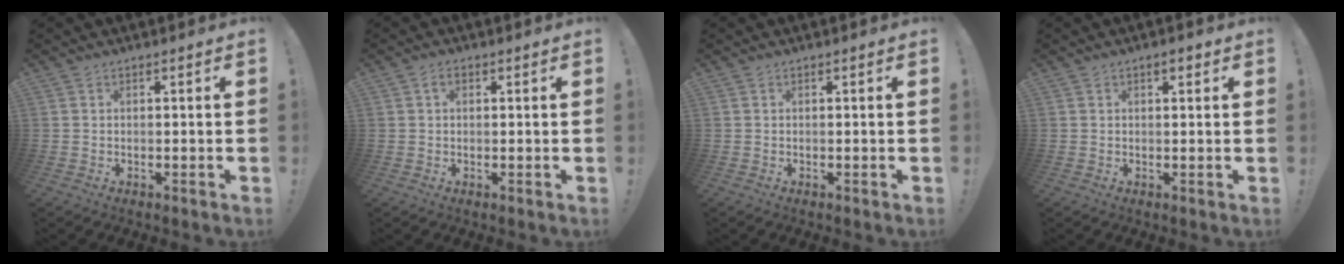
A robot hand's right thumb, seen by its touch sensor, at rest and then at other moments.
{"total": 1.9, "force": [0.7, 1.4, 1.1], "torque": [-0.020, 0.005, 0.012]}
{"total": 0.0}
{"total": 2.2, "force": [1.3, 1.0, 1.6], "torque": [-0.019, 0.001, 0.019]}